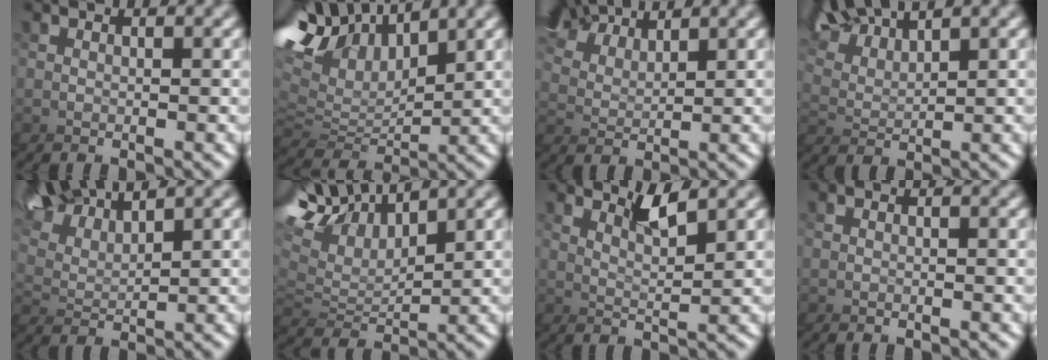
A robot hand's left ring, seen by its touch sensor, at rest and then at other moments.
{"total": 5.6, "force": [2.7, 3.8, 3.2], "torque": [-0.097, 0.025, 0.026]}
{"total": 3.5, "force": [3.0, 1.6, -0.5], "torque": [-0.052, 0.015, 0.038]}
{"total": 3.3, "force": [3.2, 0.8, -0.5], "torque": [-0.069, 0.018, 0.039]}
{"total": 3.7, "force": [3.5, 1.2, 0.5], "torque": [-0.085, 0.022, 0.042]}
{"total": 5.8, "force": [2.8, 3.3, 3.8], "torque": [-0.112, 0.027, 0.026]}
{"total": 4.2, "force": [3.1, -2.2, -1.8], "torque": [-0.023, 0.018, 0.042]}
{"total": 0.0}